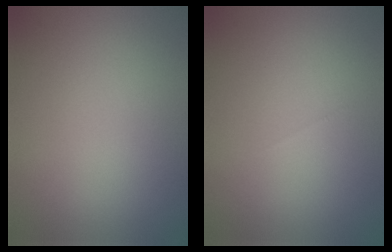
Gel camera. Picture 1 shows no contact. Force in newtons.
{"total": 0.0}